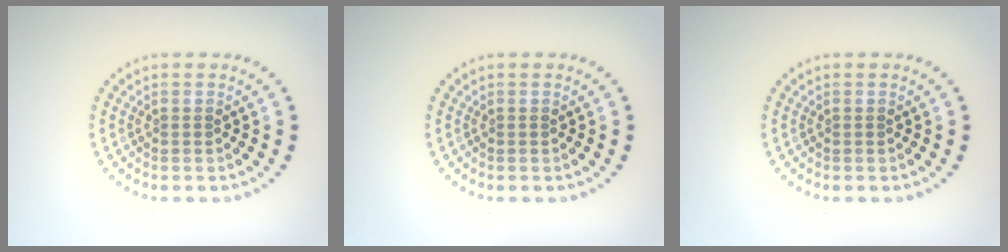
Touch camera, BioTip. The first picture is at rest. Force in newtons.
{"total": 0.0}
{"total": 0.0}